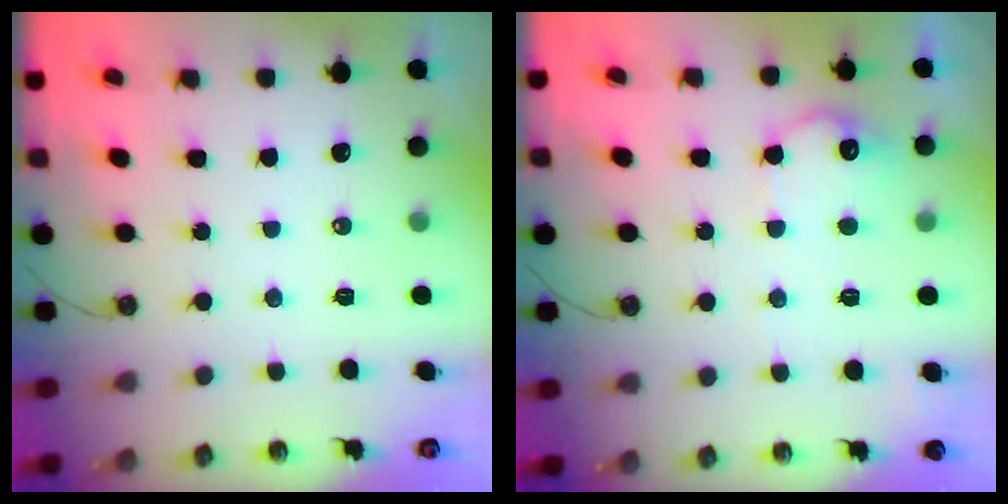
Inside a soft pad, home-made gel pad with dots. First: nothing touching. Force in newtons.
{"total": 11.2, "press": 11.2, "slide": 0.5}